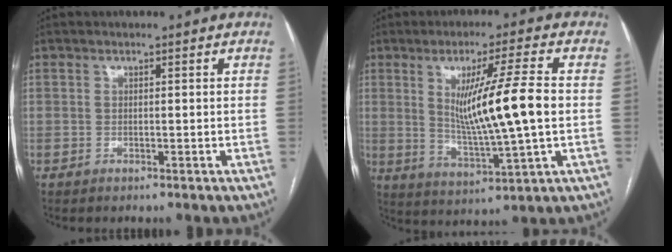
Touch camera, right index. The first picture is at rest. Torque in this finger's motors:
{"motor_torque": [0.84, -0.02, 0.86, 0.10]}